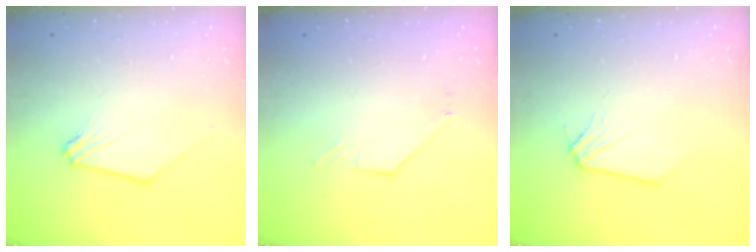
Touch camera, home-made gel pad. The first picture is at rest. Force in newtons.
{"total": 1.3, "press": 1.3, "slide": 0.2}
{"total": 0.0}